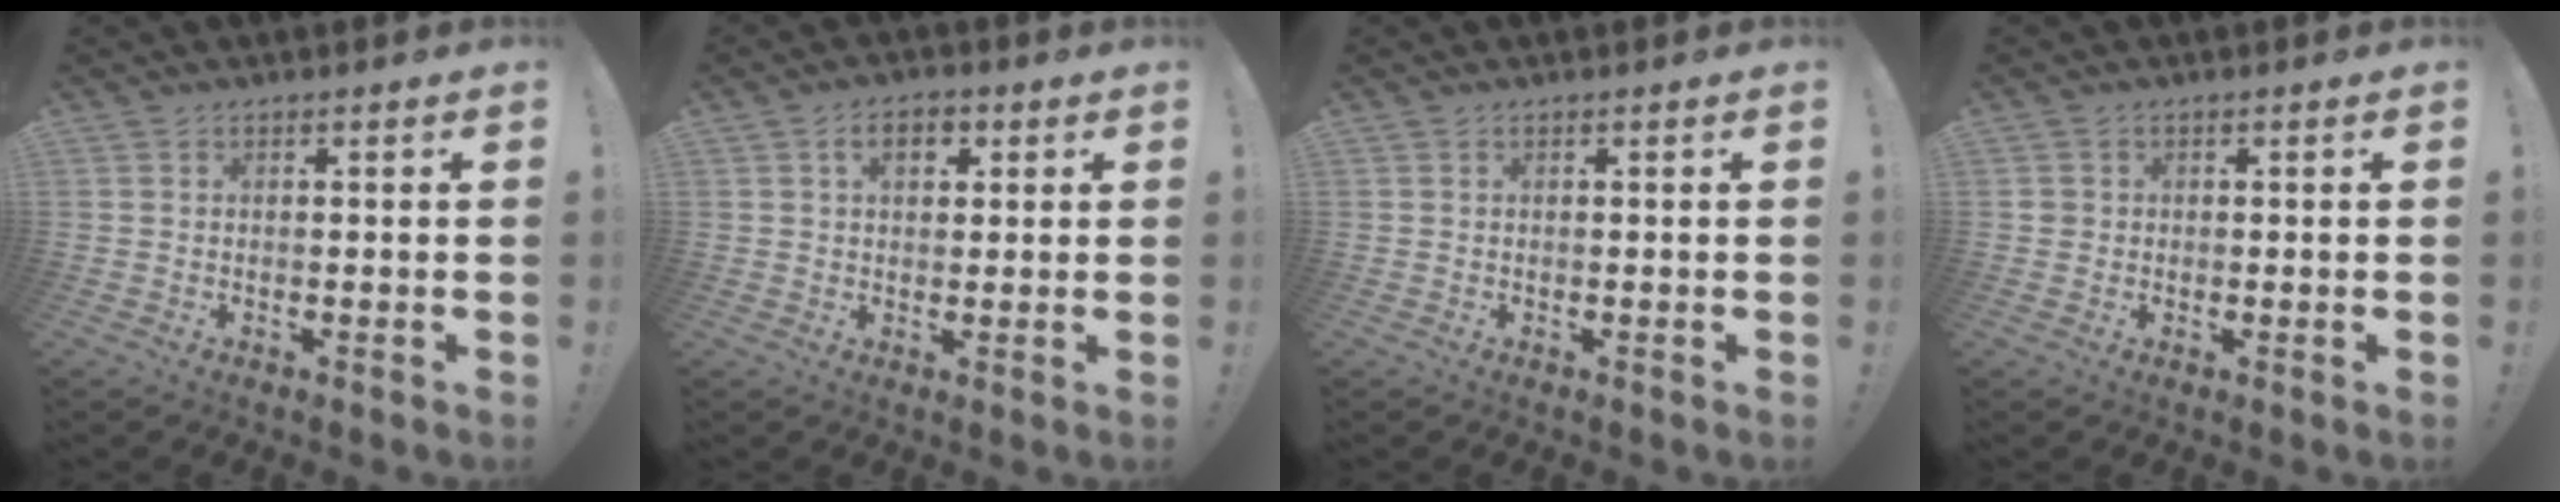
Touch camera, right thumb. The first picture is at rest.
{"total": 5.2, "force": [1.8, 3.3, 3.6], "torque": [-0.053, 0.005, 0.029]}
{"total": 0.0}
{"total": 1.5, "force": [-0.1, 1.5, 0.0], "torque": [0.003, 0.004, -0.001]}